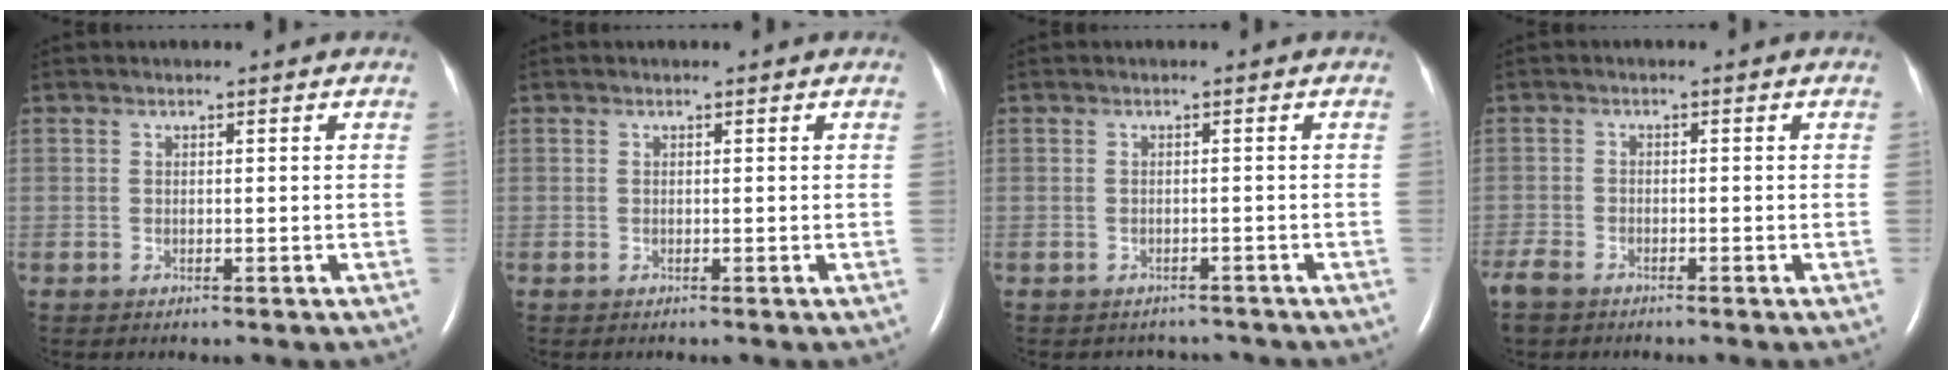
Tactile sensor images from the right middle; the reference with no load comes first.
{"total": 0.0}
{"total": 3.0, "force": [-2.7, 1.2, -0.3], "torque": [0.001, 0.006, -0.034]}
{"total": 4.4, "force": [-3.6, 1.6, 2.0], "torque": [-0.046, -0.009, -0.066]}